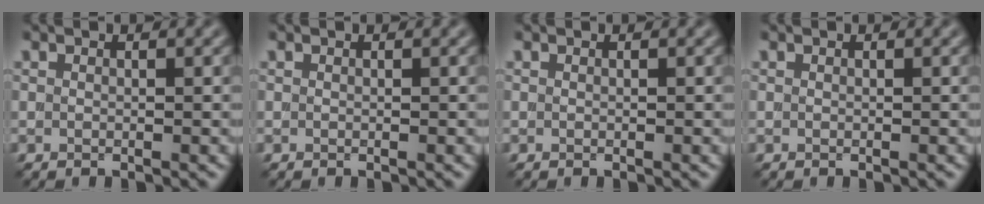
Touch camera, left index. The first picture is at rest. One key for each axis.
{"total": 0.0}
{"total": 0.0}
{"total": 0.0}